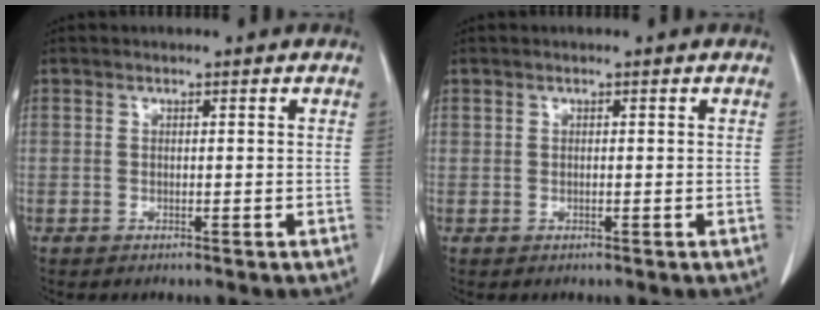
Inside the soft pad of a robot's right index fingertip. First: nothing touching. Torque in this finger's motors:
{"motor_torque": [-0.09, 0.20, 0.00, -0.01]}